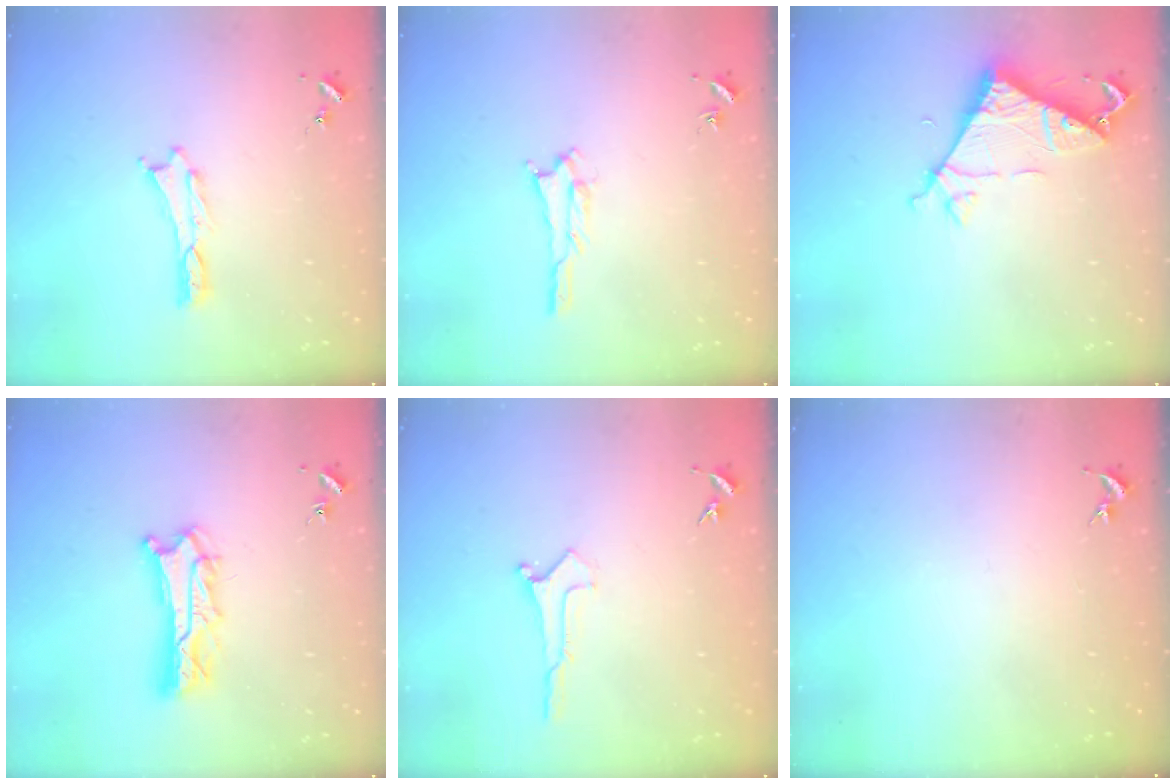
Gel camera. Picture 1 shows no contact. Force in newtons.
{"total": 1.1, "press": 1.1, "slide": 0.2}
{"total": 7.3, "press": 7.3, "slide": 0.5}
{"total": 6.4, "press": 6.3, "slide": 0.6}
{"total": 0.0}
{"total": 0.0}